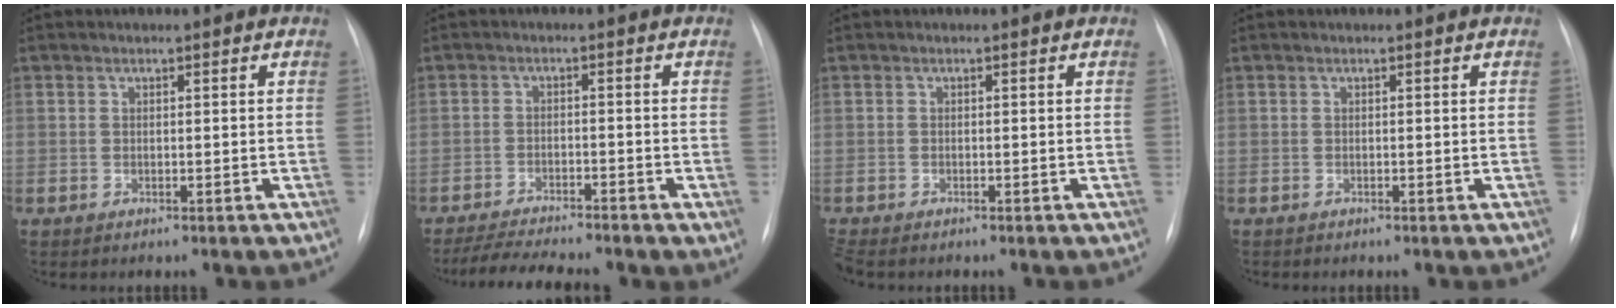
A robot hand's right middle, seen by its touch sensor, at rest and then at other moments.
{"total": 6.8, "force": [-5.8, 0.8, 3.5], "torque": [-0.063, -0.013, -0.097]}
{"total": 1.7, "force": [-1.5, 0.5, 0.6], "torque": [-0.014, -0.005, -0.023]}
{"total": 0.0}